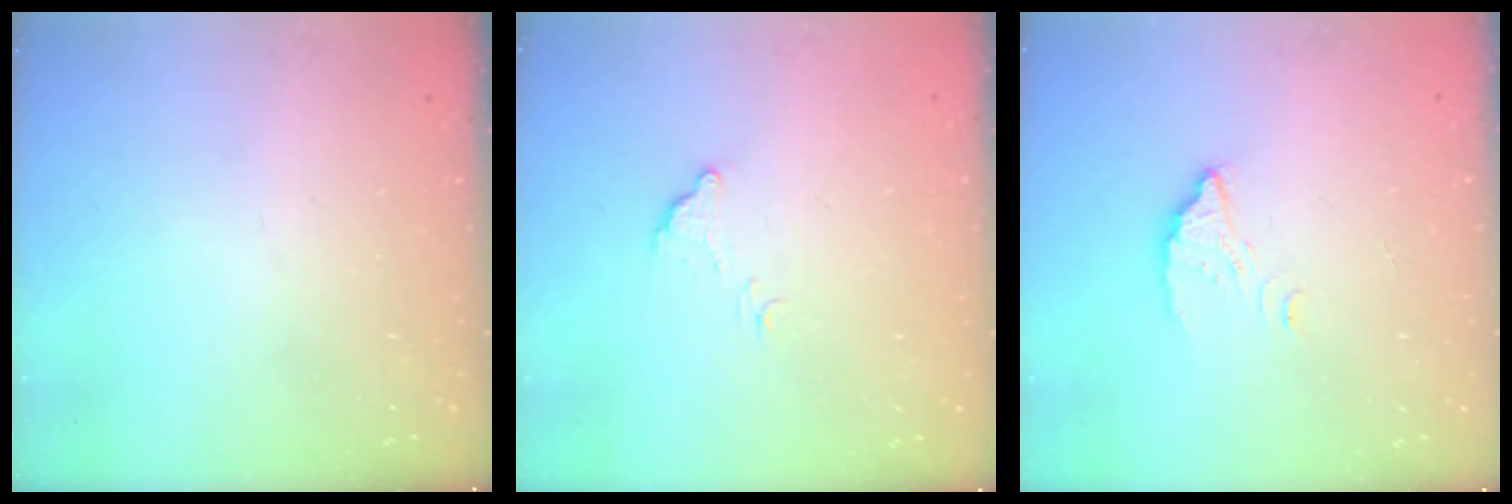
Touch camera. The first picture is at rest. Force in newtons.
{"total": 4.9, "press": 4.9, "slide": 0.1}
{"total": 2.8, "press": 2.8, "slide": 0.2}